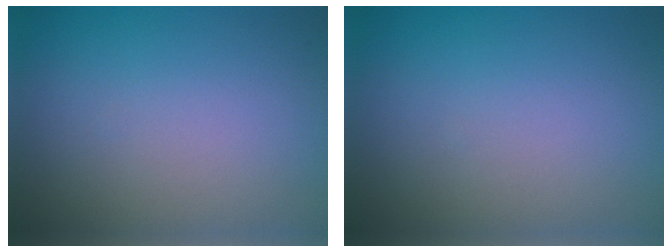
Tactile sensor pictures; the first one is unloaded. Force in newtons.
{"total": 0.0}